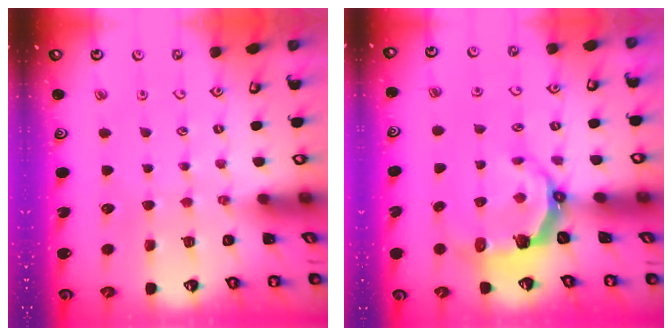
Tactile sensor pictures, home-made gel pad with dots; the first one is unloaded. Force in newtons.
{"total": 6.8, "press": 5.1, "slide": 4.5}